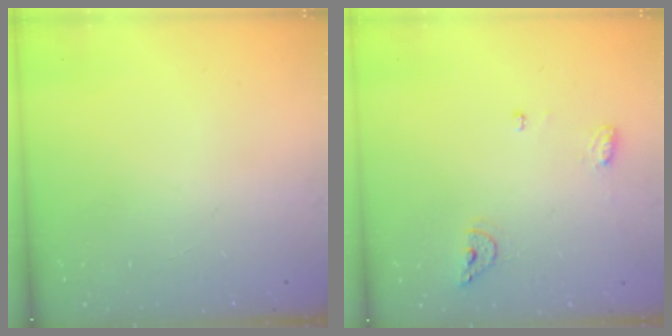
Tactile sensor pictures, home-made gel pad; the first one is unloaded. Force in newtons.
{"total": 6.6, "press": 6.5, "slide": 1.0}